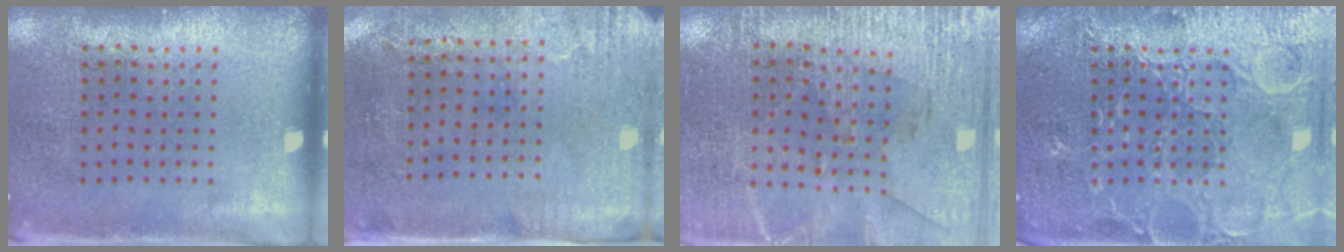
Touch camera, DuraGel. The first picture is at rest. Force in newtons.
{"total": 3.0, "press": 2.4, "slide": 1.8}
{"total": 2.9, "press": 2.8, "slide": 0.8}
{"total": 6.2, "press": 6.1, "slide": 0.7}